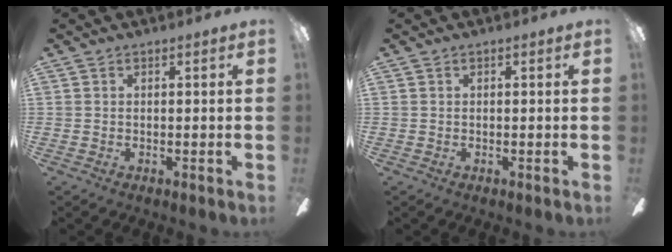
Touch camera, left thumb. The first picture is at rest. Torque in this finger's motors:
{"motor_torque": [0.00, 0.00, -0.06, 0.06, 0.00]}